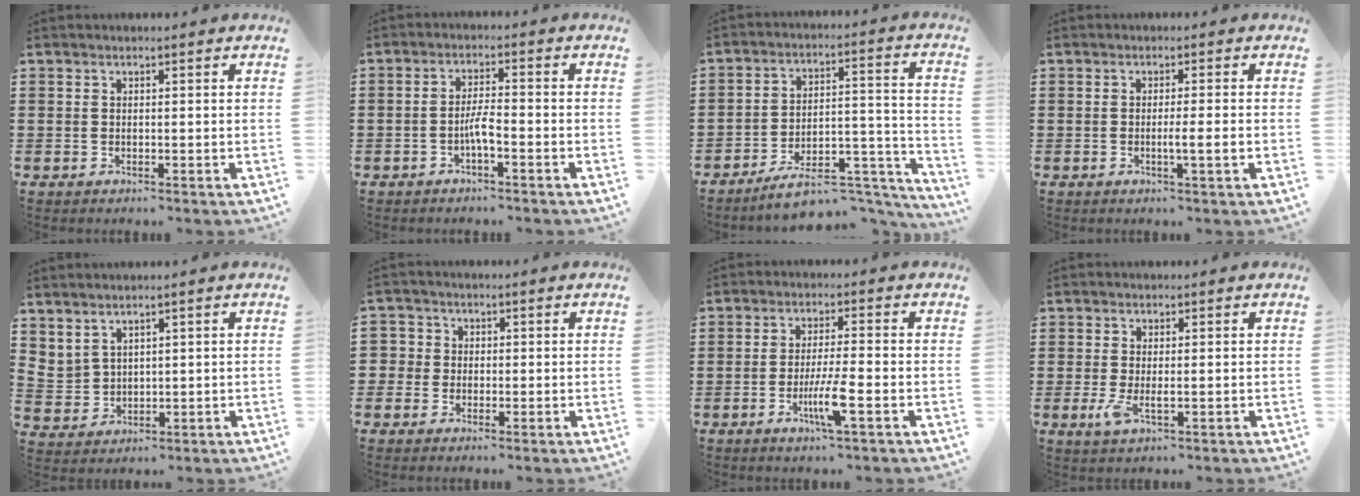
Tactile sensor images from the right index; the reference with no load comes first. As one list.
[{"total": 3.2, "force": [-1.5, 0.6, 2.8], "torque": [-0.059, 0.002, -0.031]}, {"total": 9.0, "force": [-7.3, 2.7, 4.5], "torque": [-0.059, 0.024, -0.129]}, {"total": 2.7, "force": [-0.7, -0.4, 2.6], "torque": [-0.043, -0.008, -0.015]}, {"total": 2.5, "force": [2.3, 1.1, 0.2], "torque": [-0.014, -0.002, 0.044]}, {"total": 2.5, "force": [-0.3, 2.5, 0.2], "torque": [-0.017, 0.007, -0.011]}, {"total": 5.7, "force": [-2.2, 0.2, 5.2], "torque": [-0.099, -0.015, -0.040]}, {"total": 2.5, "force": [-0.3, 0.8, 2.4], "torque": [-0.058, -0.009, -0.009]}]